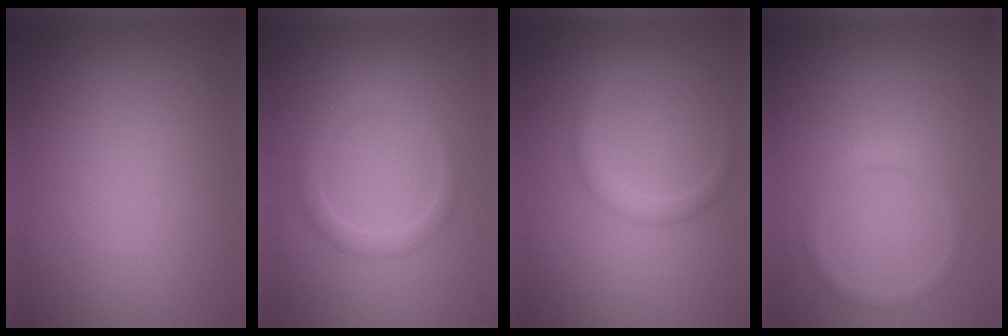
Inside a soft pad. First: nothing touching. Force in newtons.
{"total": 2.0, "press": 2.0, "slide": 0.1}
{"total": 1.7, "press": 1.7, "slide": 0.1}
{"total": 1.2, "press": 1.2, "slide": 0.2}